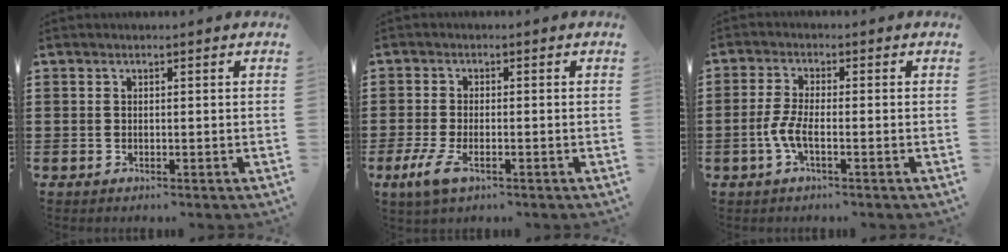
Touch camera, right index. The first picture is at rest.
{"total": 3.5, "force": [-1.7, 1.2, 2.9], "torque": [-0.076, -0.011, -0.038]}
{"total": 4.0, "force": [-1.5, 0.9, 3.6], "torque": [-0.090, -0.007, -0.034]}